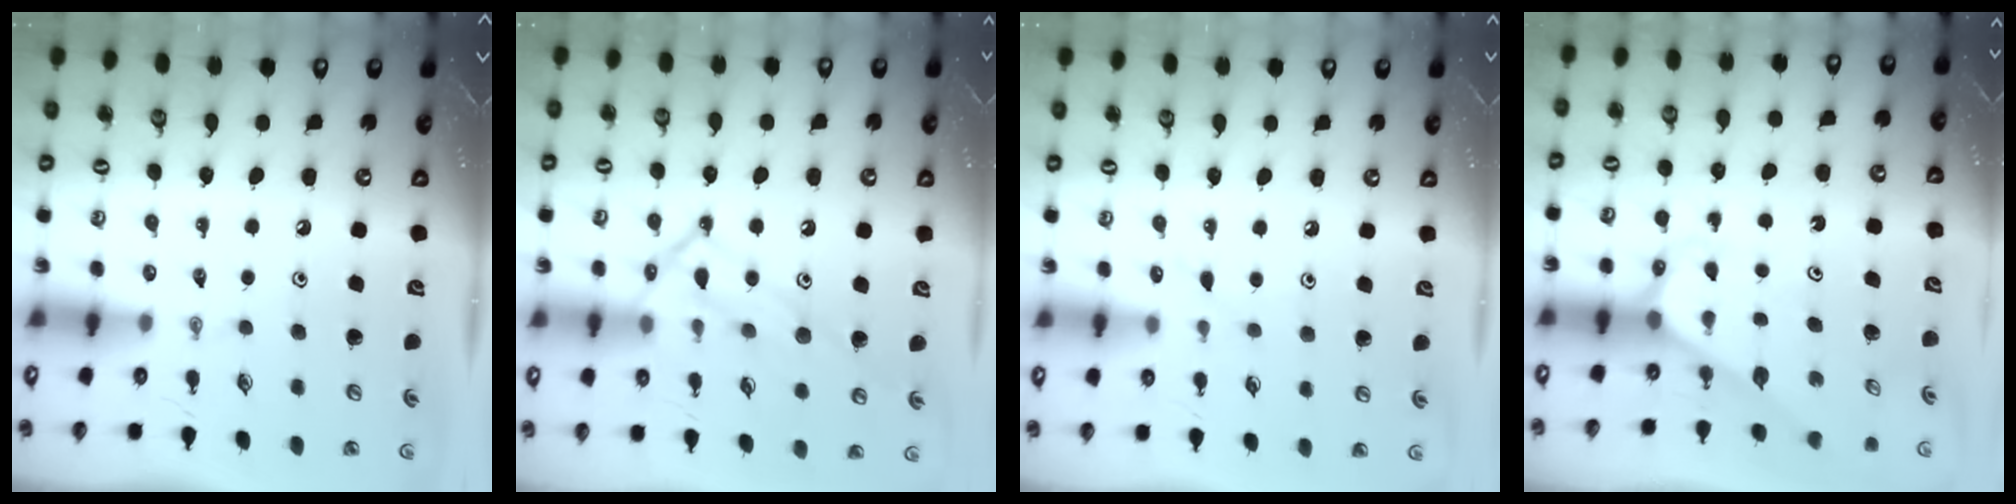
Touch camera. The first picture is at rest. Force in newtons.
{"total": 14.1, "press": 14.1, "slide": 1.0}
{"total": 5.5, "press": 5.5, "slide": 0.7}
{"total": 3.1, "press": 3.1, "slide": 0.2}